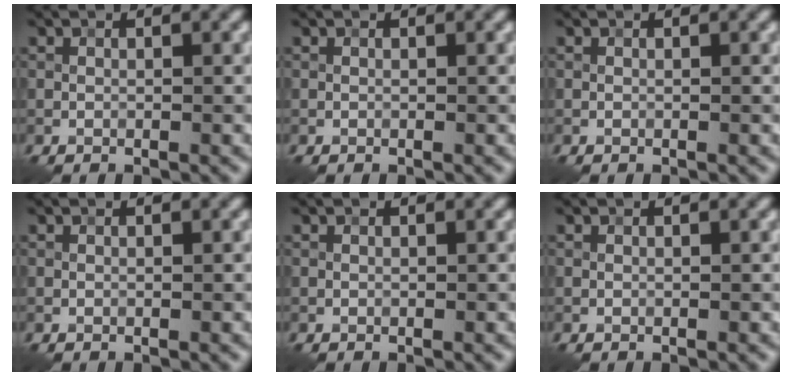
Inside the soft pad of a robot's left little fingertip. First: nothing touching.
{"total": 0.0}
{"total": 0.0}
{"total": 0.0}
{"total": 0.0}
{"total": 0.0}